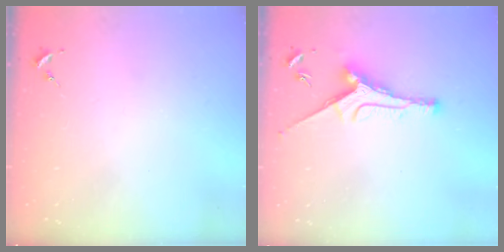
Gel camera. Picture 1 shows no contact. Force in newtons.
{"total": 11.5, "press": 11.5, "slide": 0.7}